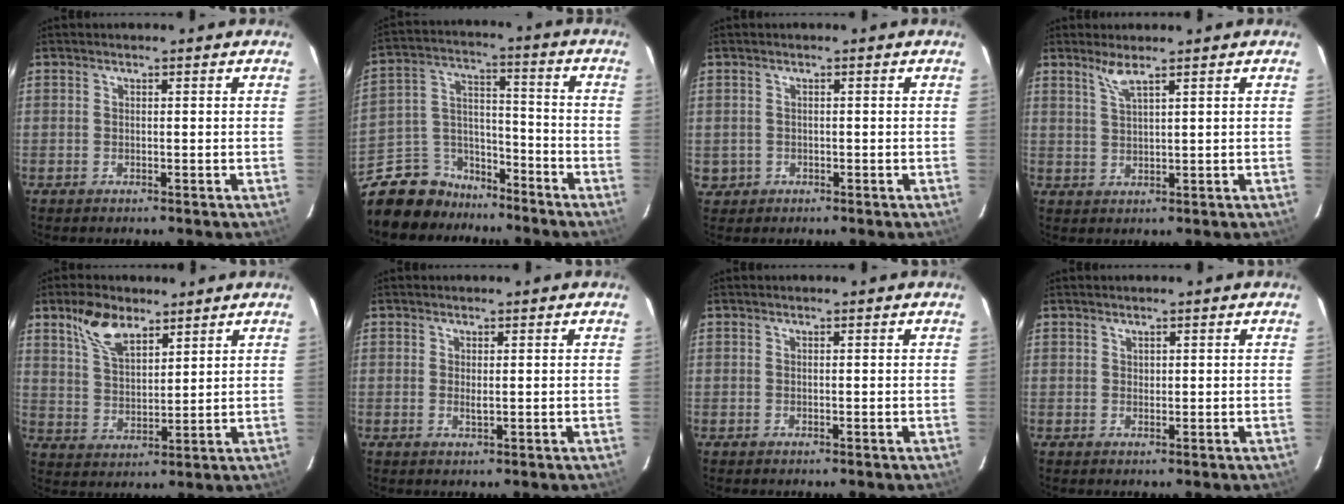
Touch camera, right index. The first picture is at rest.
{"total": 13.0, "force": [-10.4, 7.3, 2.5], "torque": [-0.065, 0.054, -0.173]}
{"total": 2.3, "force": [-0.4, 2.2, 0.2], "torque": [-0.005, 0.003, 0.000]}
{"total": 2.8, "force": [2.2, -0.1, 1.8], "torque": [-0.040, -0.002, 0.044]}
{"total": 8.7, "force": [5.7, 4.2, 5.0], "torque": [-0.093, 0.013, 0.113]}
{"total": 1.1, "force": [0.2, 0.4, 1.0], "torque": [-0.017, 0.000, 0.003]}
{"total": 0.0}
{"total": 0.6, "force": [0.5, 0.4, 0.0], "torque": [0.001, 0.002, 0.010]}